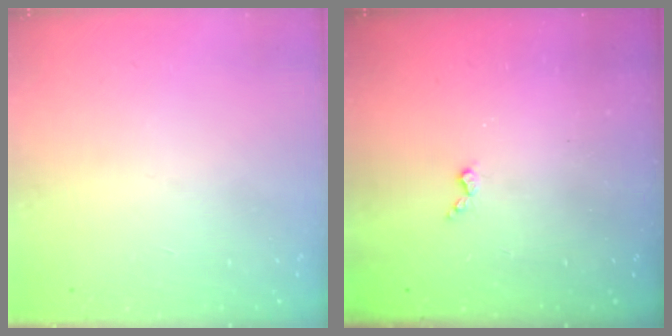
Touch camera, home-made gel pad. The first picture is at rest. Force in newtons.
{"total": 3.0, "press": 3.0, "slide": 0.5}